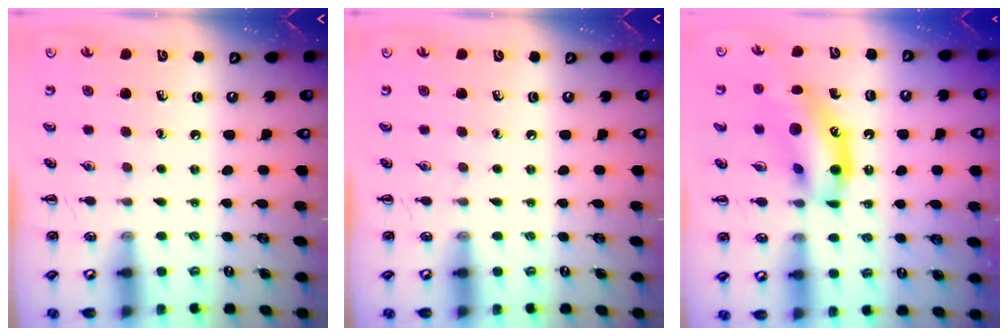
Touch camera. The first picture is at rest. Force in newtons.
{"total": 0.0}
{"total": 14.1, "press": 13.7, "slide": 3.2}